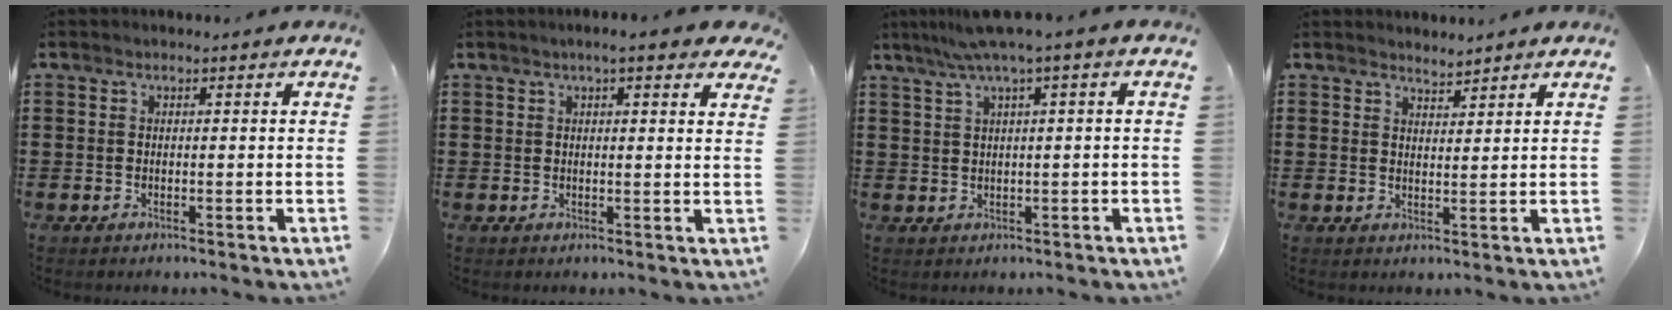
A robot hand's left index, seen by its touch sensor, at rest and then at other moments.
{"total": 3.2, "force": [2.3, 0.3, 2.2], "torque": [-0.041, 0.001, 0.038]}
{"total": 4.0, "force": [1.6, -0.4, 3.6], "torque": [-0.071, -0.006, 0.026]}
{"total": 2.4, "force": [2.4, 0.3, -0.1], "torque": [-0.004, -0.002, 0.047]}